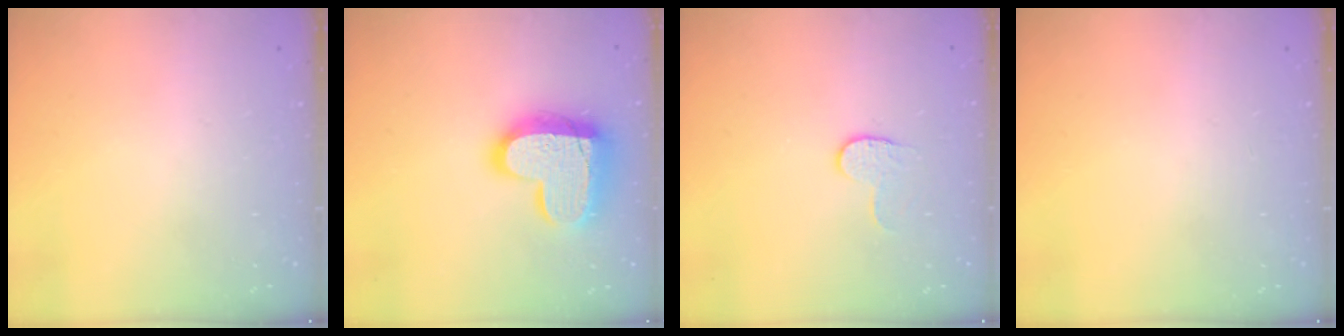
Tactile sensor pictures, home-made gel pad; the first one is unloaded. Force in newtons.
{"total": 17.6, "press": 17.6, "slide": 1.5}
{"total": 4.1, "press": 4.1, "slide": 0.4}
{"total": 0.0}